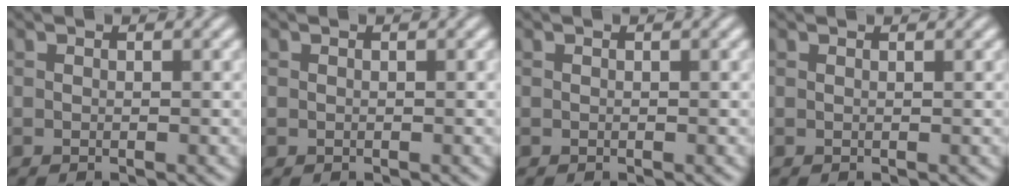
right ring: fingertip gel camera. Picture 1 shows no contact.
{"total": 0.0}
{"total": 0.0}
{"total": 0.8, "force": [0.8, 0.1, 0.2], "torque": [-0.006, -0.004, 0.005]}